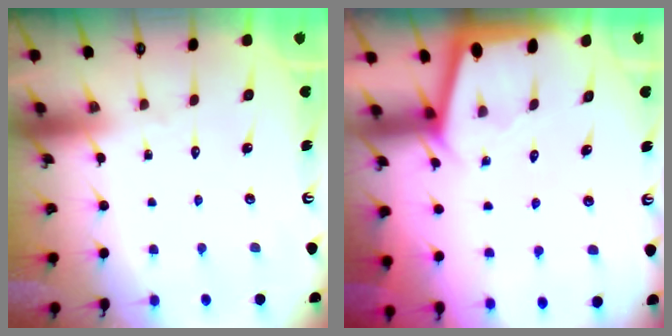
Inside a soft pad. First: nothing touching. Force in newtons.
{"total": 1.9, "press": 1.9, "slide": 0.1}